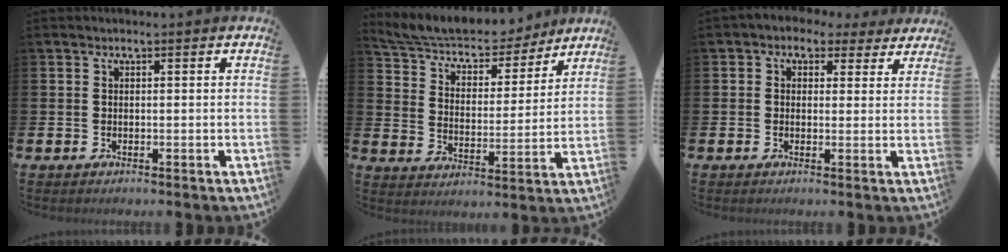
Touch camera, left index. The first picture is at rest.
{"total": 7.6, "force": [7.3, 2.0, 1.4], "torque": [-0.061, -0.056, 0.127]}
{"total": 2.5, "force": [1.5, 1.9, 0.3], "torque": [-0.009, -0.008, 0.020]}